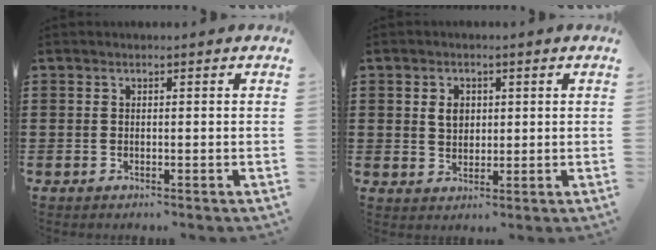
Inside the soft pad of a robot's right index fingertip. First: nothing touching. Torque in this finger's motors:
{"motor_torque": [0.07, 0.05, 0.05, 0.06]}